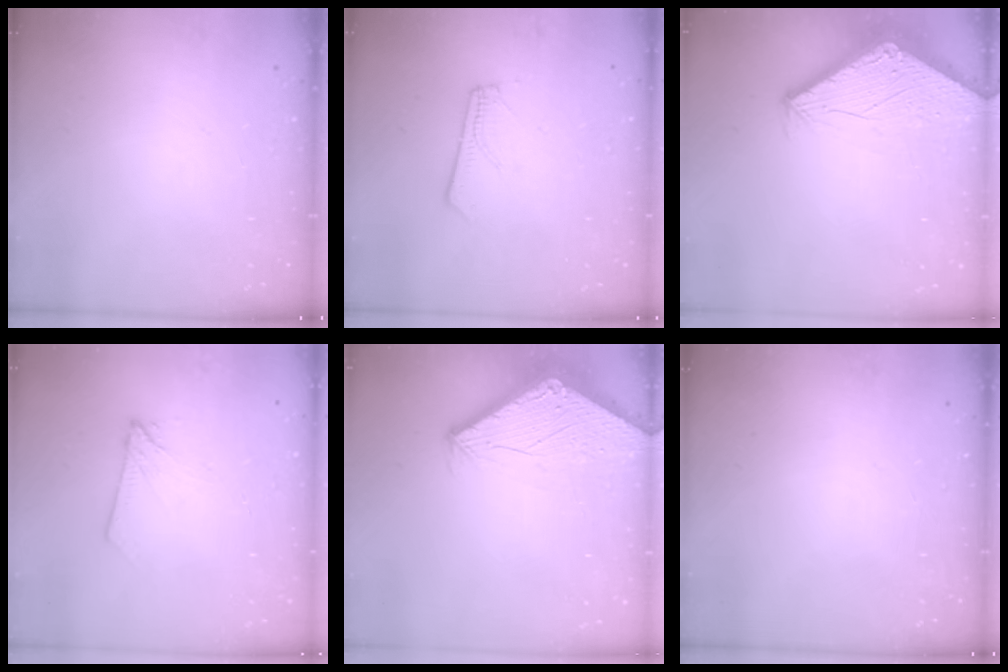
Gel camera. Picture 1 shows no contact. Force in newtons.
{"total": 4.9, "press": 4.9, "slide": 0.7}
{"total": 2.8, "press": 2.8, "slide": 0.1}
{"total": 4.6, "press": 4.6, "slide": 0.5}
{"total": 2.8, "press": 2.8, "slide": 0.1}
{"total": 0.0}